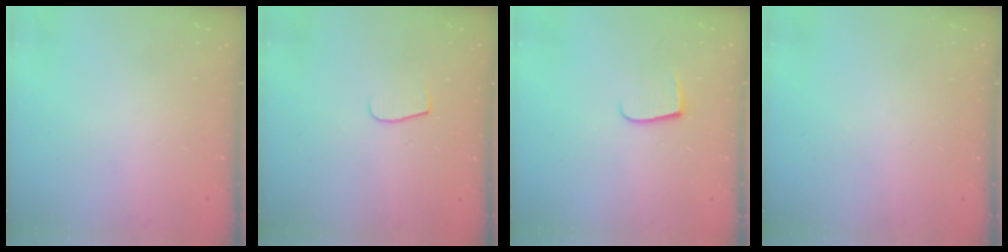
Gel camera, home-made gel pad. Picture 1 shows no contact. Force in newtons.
{"total": 5.5, "press": 5.5, "slide": 0.5}
{"total": 6.2, "press": 6.2, "slide": 0.6}
{"total": 0.0}